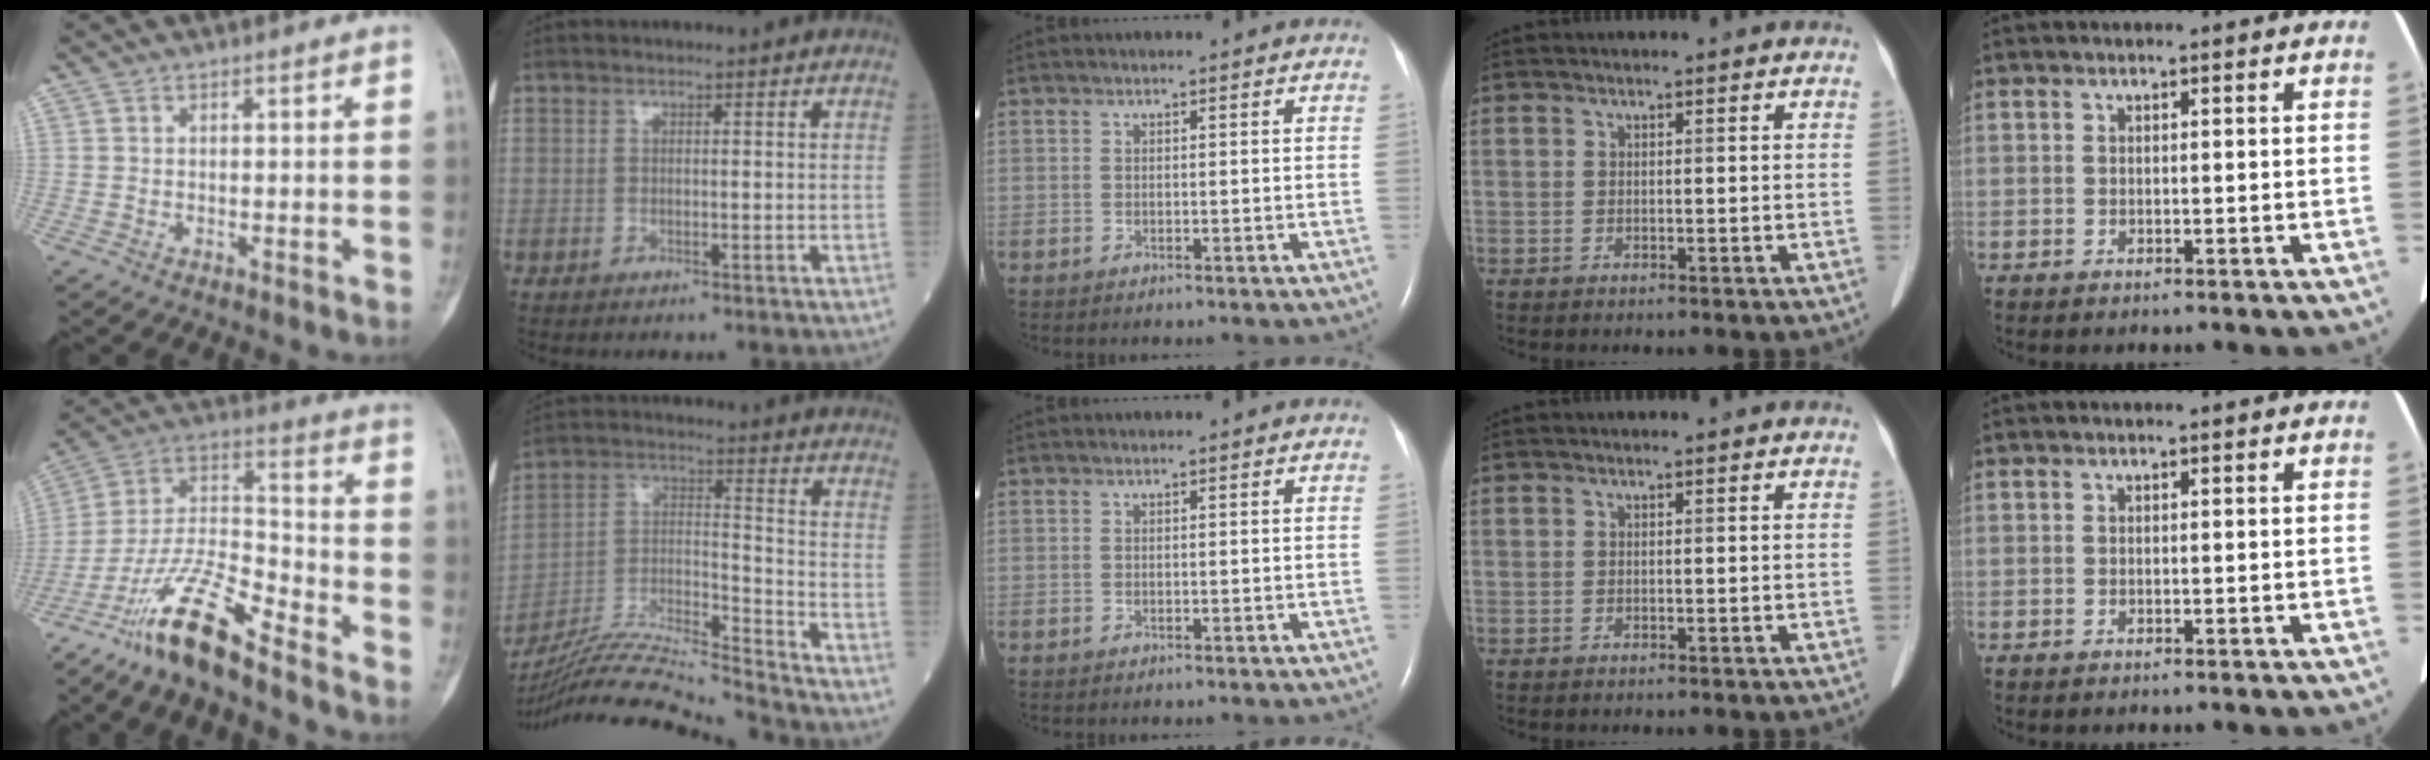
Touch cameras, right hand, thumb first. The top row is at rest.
{"thumb": {"total": 15.4, "force": [-11.7, 3.2, 9.5], "torque": [-0.187, 0.079, -0.222]}, "index": {"total": 16.6, "force": [-15.6, -2.2, 5.3], "torque": [-0.097, 0.005, -0.281]}}